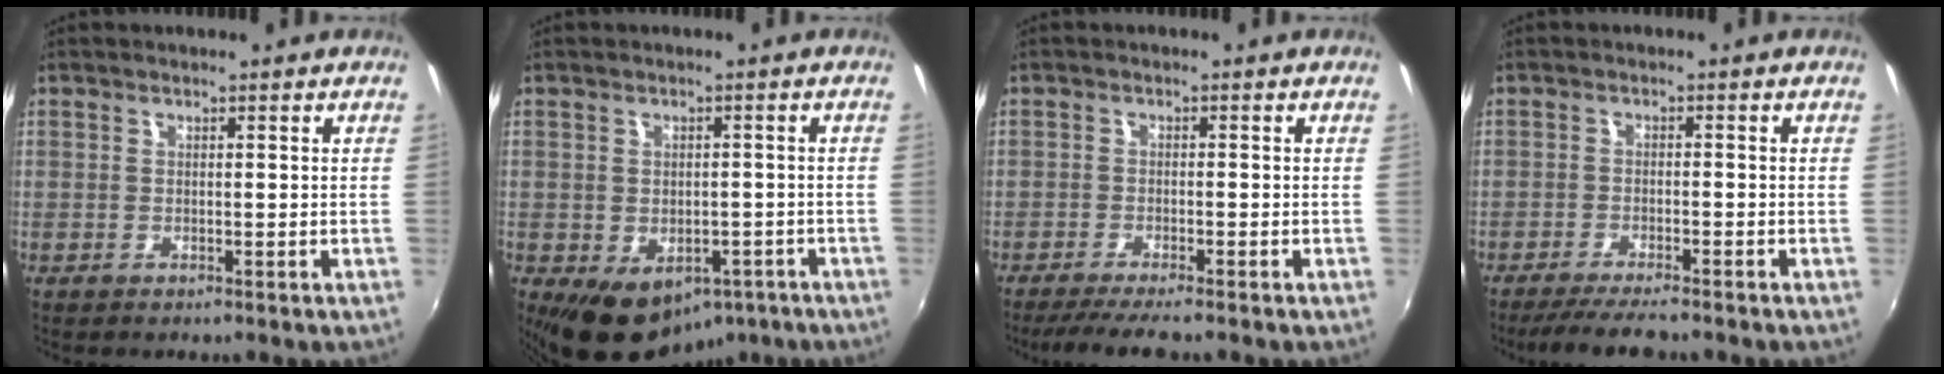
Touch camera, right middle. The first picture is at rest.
{"total": 11.0, "force": [-5.8, 7.5, 5.6], "torque": [-0.102, -0.011, -0.060]}
{"total": 5.7, "force": [-4.8, -0.3, 3.1], "torque": [-0.066, -0.019, -0.079]}
{"total": 6.7, "force": [-5.8, 0.4, 3.4], "torque": [-0.079, -0.019, -0.097]}